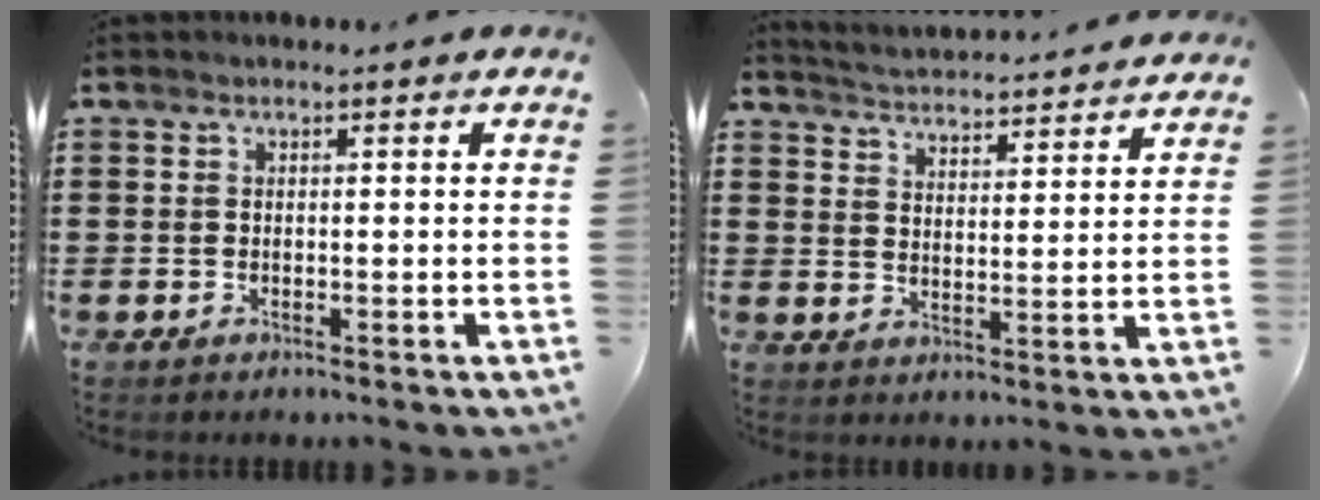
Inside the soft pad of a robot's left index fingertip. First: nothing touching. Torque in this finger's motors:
{"motor_torque": [1.59, -0.55, 0.08, 0.06]}